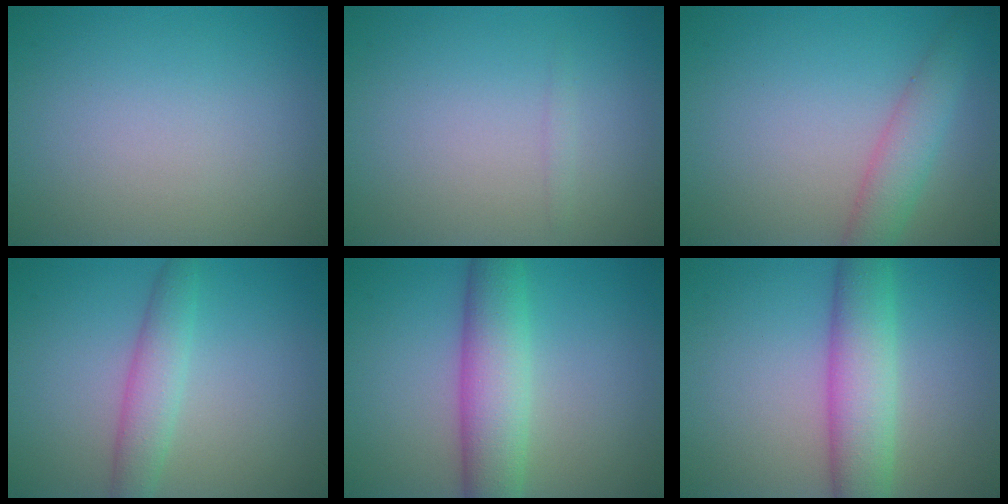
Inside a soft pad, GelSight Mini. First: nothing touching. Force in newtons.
{"total": 0.5, "press": 0.5, "slide": 0.0}
{"total": 3.3, "press": 3.3, "slide": 0.1}
{"total": 3.0, "press": 3.0, "slide": 0.1}
{"total": 6.1, "press": 6.1, "slide": 0.1}
{"total": 5.9, "press": 5.9, "slide": 0.1}